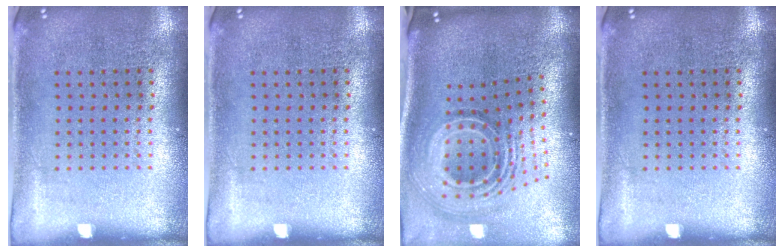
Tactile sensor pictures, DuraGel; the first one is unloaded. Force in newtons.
{"total": 0.0}
{"total": 2.5, "press": 1.6, "slide": 1.9}
{"total": 0.0}